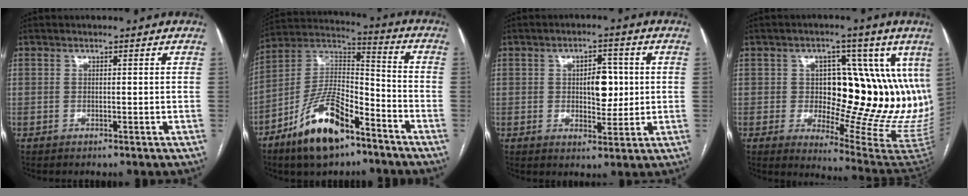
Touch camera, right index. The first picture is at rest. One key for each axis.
{"total": 15.2, "fx": -9.4, "fy": 5.2, "fz": 10.7, "tx": -0.207, "ty": 0.011, "tz": -0.171}
{"total": 5.8, "fx": 0.6, "fy": 3.1, "fz": 4.9, "tx": -0.067, "ty": 0.009, "tz": 0.014}
{"total": 17.6, "fx": 3.7, "fy": 7.5, "fz": 15.5, "tx": -0.184, "ty": 0.011, "tz": 0.053}